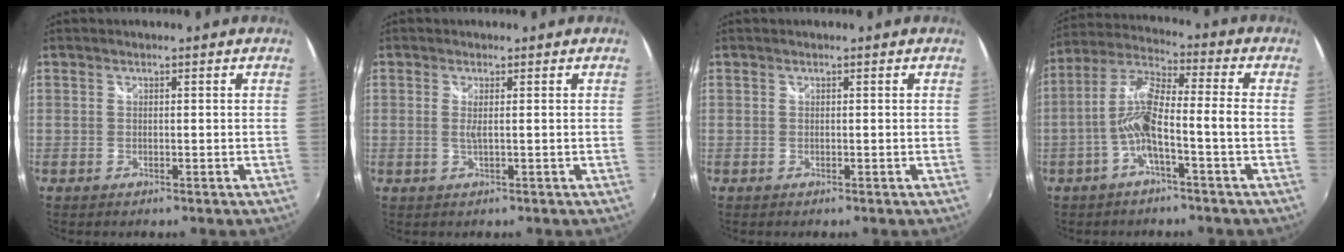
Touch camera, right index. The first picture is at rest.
{"total": 1.5, "force": [0.3, -0.5, 1.4], "torque": [-0.027, 0.000, 0.007]}
{"total": 0.0}
{"total": 9.4, "force": [-2.8, 0.5, 8.9], "torque": [-0.184, 0.014, -0.054]}